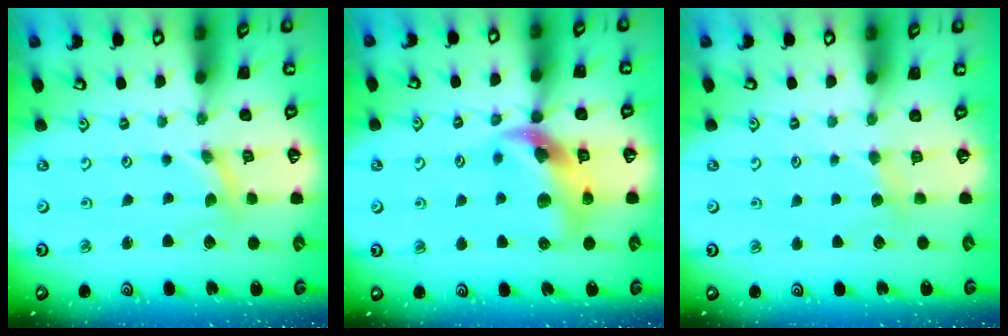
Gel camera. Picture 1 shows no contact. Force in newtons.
{"total": 13.2, "press": 13.1, "slide": 1.8}
{"total": 3.7, "press": 3.6, "slide": 0.4}